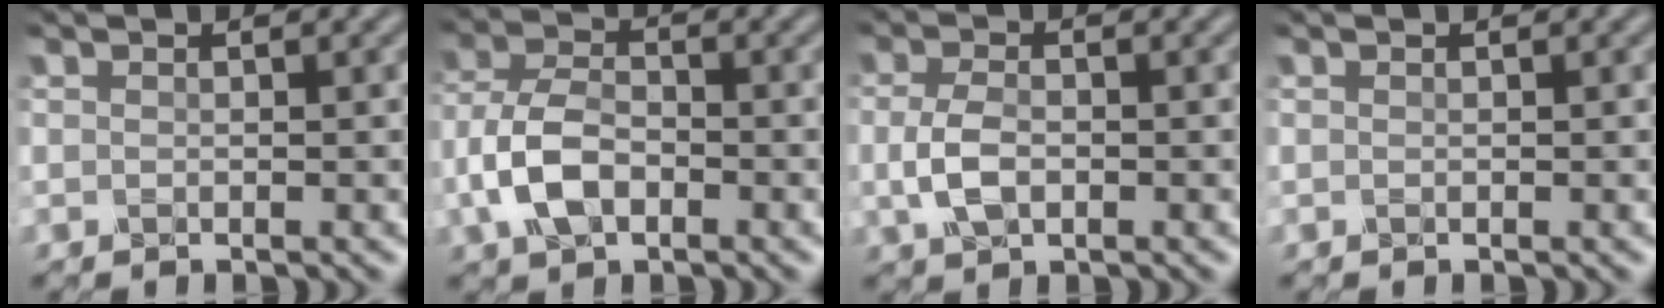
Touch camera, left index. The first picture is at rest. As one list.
[{"total": 4.8, "force": [-1.9, 2.7, 3.5], "torque": [-0.087, 0.008, -0.041]}, {"total": 2.8, "force": [-0.5, 1.5, 2.3], "torque": [-0.061, 0.002, -0.009]}, {"total": 0.0}]